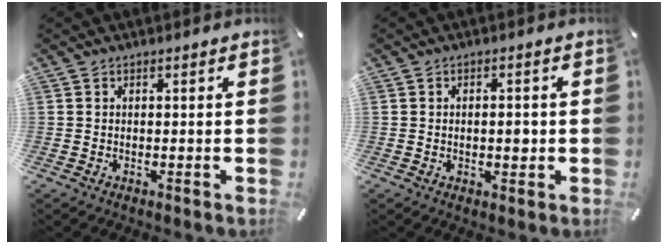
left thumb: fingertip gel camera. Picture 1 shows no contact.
{"total": 3.1, "force": [-0.1, 1.8, 2.5], "torque": [-0.030, -0.001, -0.005]}